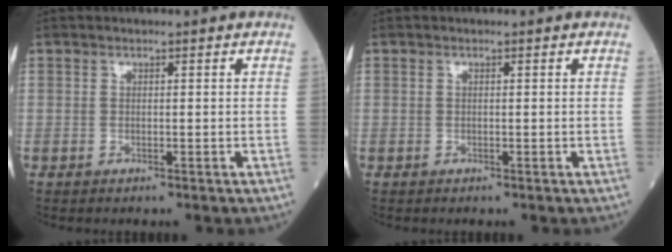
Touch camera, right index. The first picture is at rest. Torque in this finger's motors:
{"motor_torque": [-0.05, -0.02, -0.04, 0.00]}